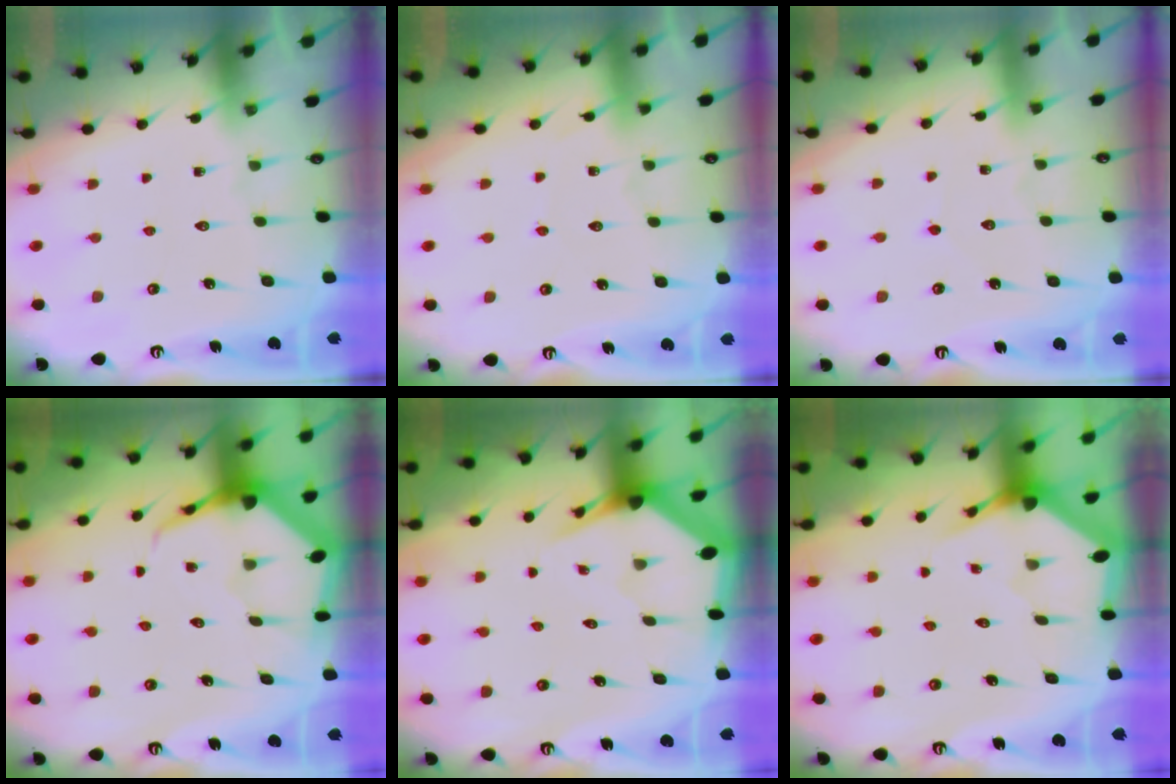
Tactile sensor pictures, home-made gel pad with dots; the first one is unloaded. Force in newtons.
{"total": 1.9, "press": 1.9, "slide": 0.2}
{"total": 2.8, "press": 2.8, "slide": 0.3}
{"total": 6.6, "press": 6.6, "slide": 0.9}
{"total": 3.4, "press": 3.4, "slide": 0.2}
{"total": 2.9, "press": 2.9, "slide": 0.2}